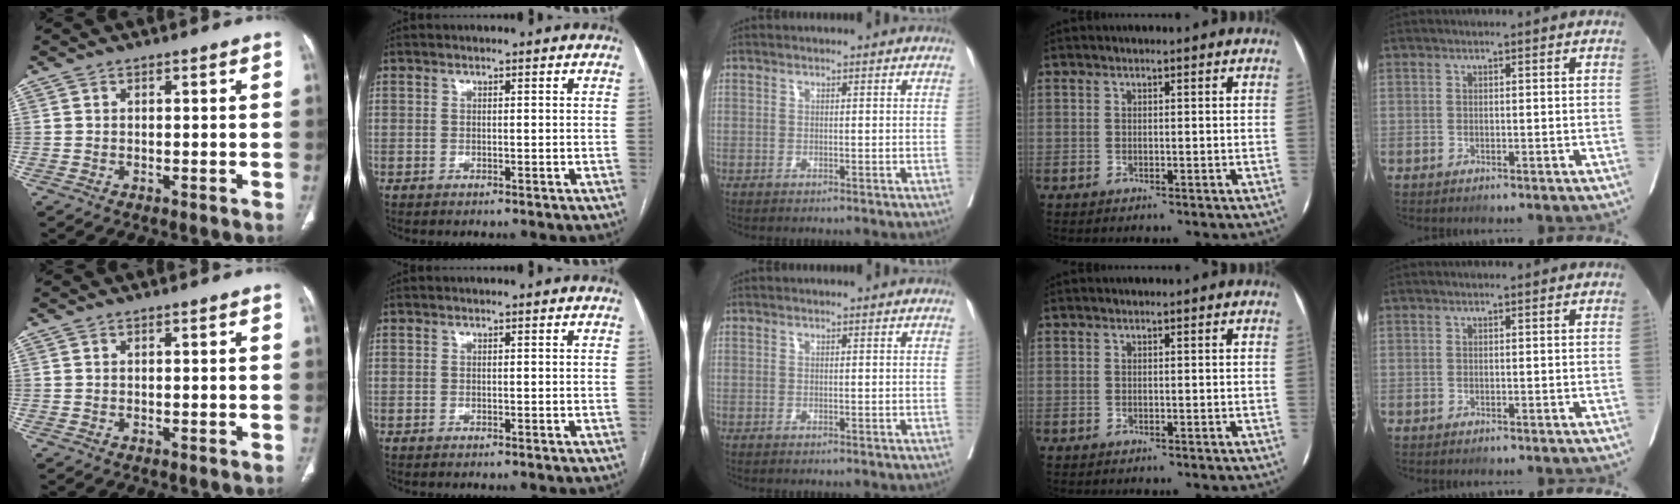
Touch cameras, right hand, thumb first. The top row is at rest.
{}